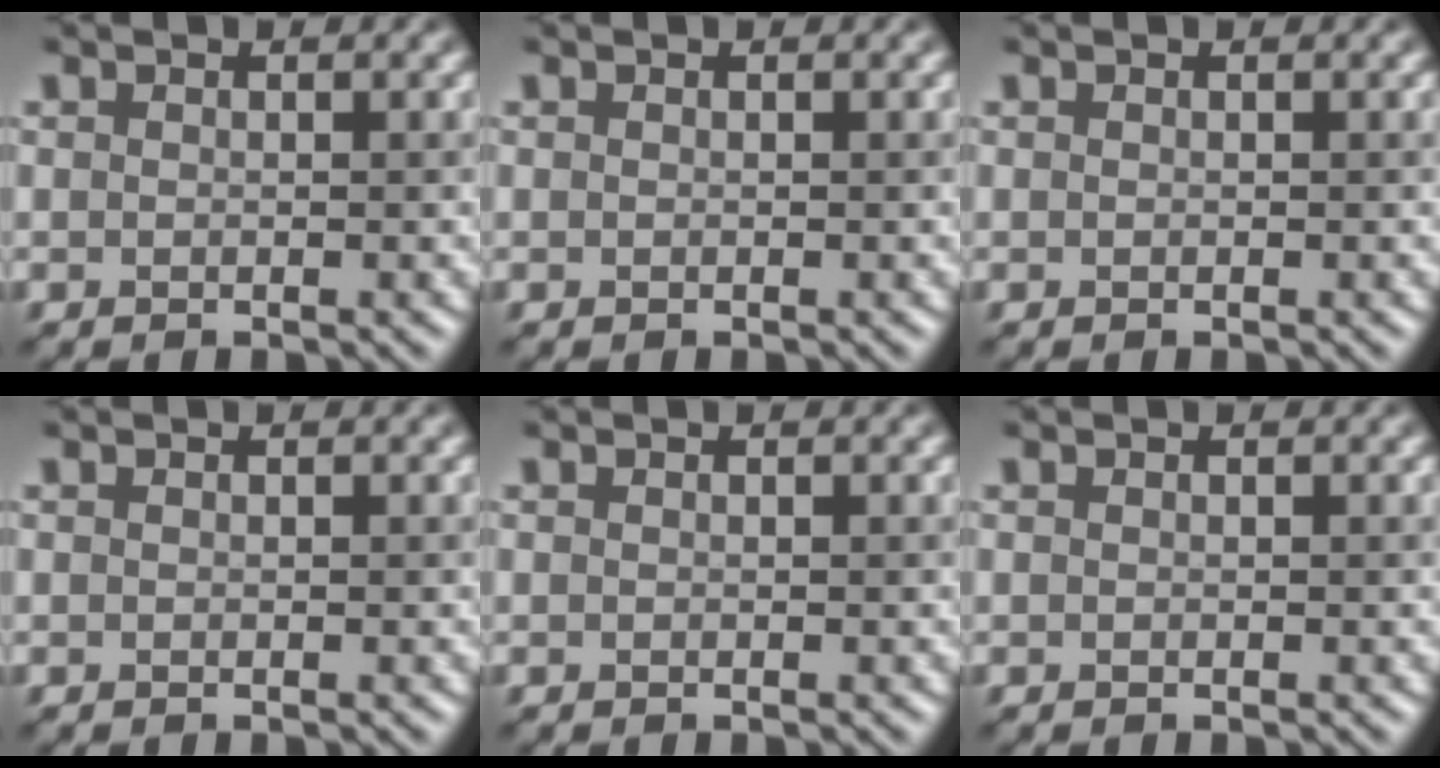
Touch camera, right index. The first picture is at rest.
{"total": 0.0}
{"total": 0.0}
{"total": 0.0}
{"total": 0.0}
{"total": 0.0}